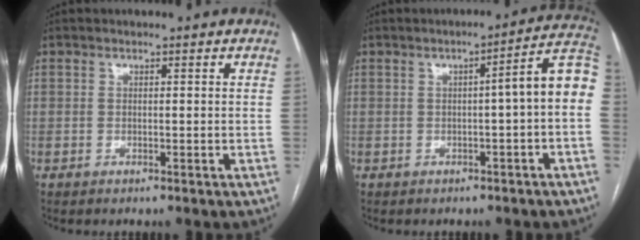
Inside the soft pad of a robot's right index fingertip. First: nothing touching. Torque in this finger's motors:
{"motor_torque": [1.08, -0.02, 0.44, 0.09]}